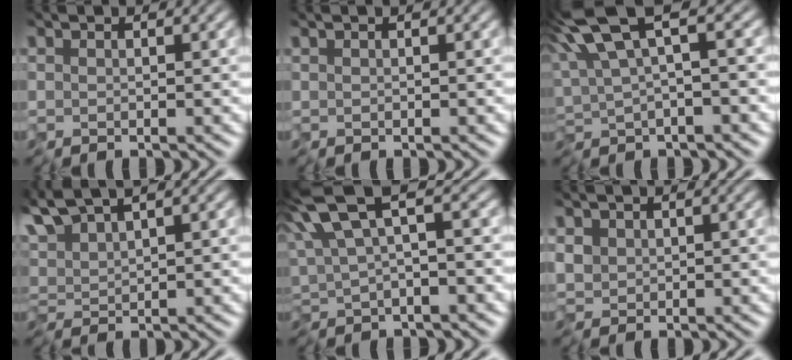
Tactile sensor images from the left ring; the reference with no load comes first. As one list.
[{"total": 0.8, "force": [0.3, 0.4, 0.6], "torque": [-0.008, 0.007, -0.004]}, {"total": 6.9, "force": [2.3, 2.3, 6.1], "torque": [-0.141, 0.014, 0.046]}, {"total": 4.4, "force": [3.2, 1.2, 2.8], "torque": [-0.078, 0.018, 0.062]}, {"total": 6.1, "force": [2.1, 2.1, 5.4], "torque": [-0.129, 0.011, 0.039]}, {"total": 1.5, "force": [0.1, 1.3, 0.7], "torque": [-0.034, -0.003, 0.014]}]